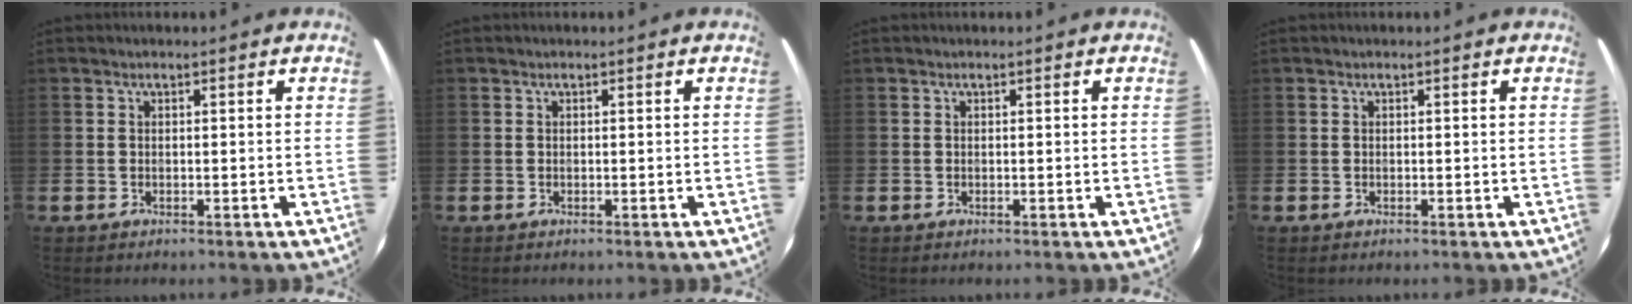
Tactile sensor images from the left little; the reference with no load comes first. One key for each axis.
{"total": 0.0}
{"total": 0.0}
{"total": 0.0}